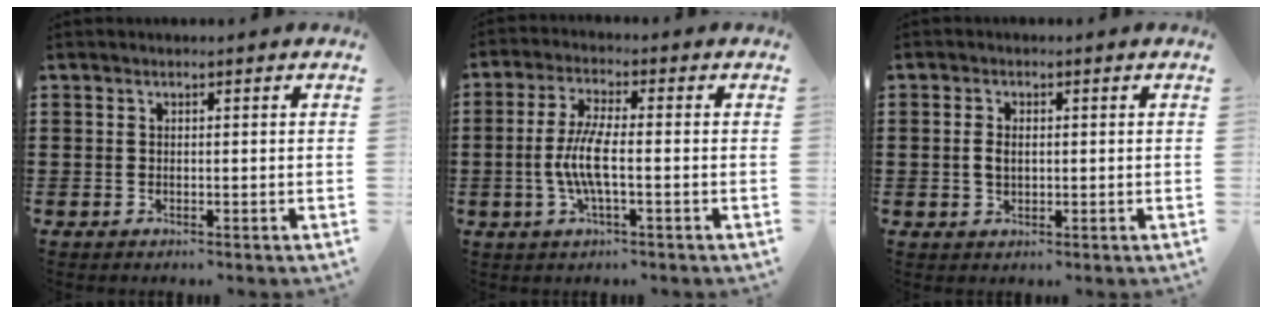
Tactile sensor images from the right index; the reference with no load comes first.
{"total": 6.3, "force": [-1.3, 1.5, 6.0], "torque": [-0.140, -0.009, -0.034]}
{"total": 2.3, "force": [0.0, 1.3, 1.9], "torque": [-0.038, 0.006, 0.000]}